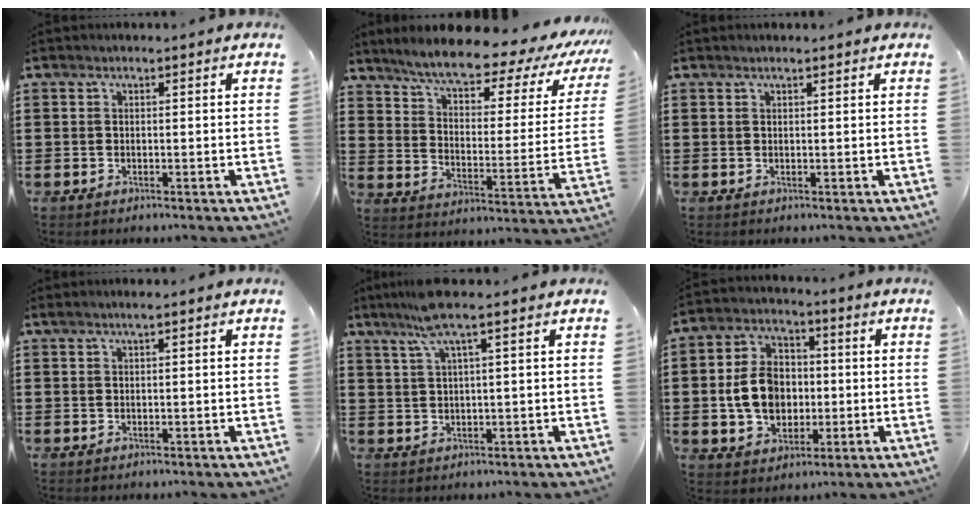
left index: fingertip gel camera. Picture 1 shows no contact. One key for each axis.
{"total": 7.7, "fx": 6.4, "fy": 0.8, "fz": 4.2, "tx": -0.101, "ty": -0.043, "tz": 0.100}
{"total": 0.6, "fx": 0.5, "fy": 0.0, "fz": 0.4, "tx": -0.009, "ty": 0.000, "tz": 0.009}
{"total": 1.3, "fx": 0.6, "fy": 0.0, "fz": 1.1, "tx": -0.021, "ty": 0.001, "tz": 0.011}
{"total": 5.6, "fx": 3.0, "fy": 0.0, "fz": 4.7, "tx": -0.099, "ty": 0.005, "tz": 0.052}
{"total": 8.9, "fx": -0.6, "fy": 6.9, "fz": 5.6, "tx": -0.126, "ty": 0.006, "tz": -0.016}